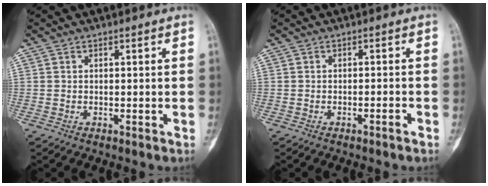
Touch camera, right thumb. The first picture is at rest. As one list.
[{"total": 1.1, "force": [-0.8, 0.0, 0.7], "torque": [-0.018, 0.011, -0.010]}]